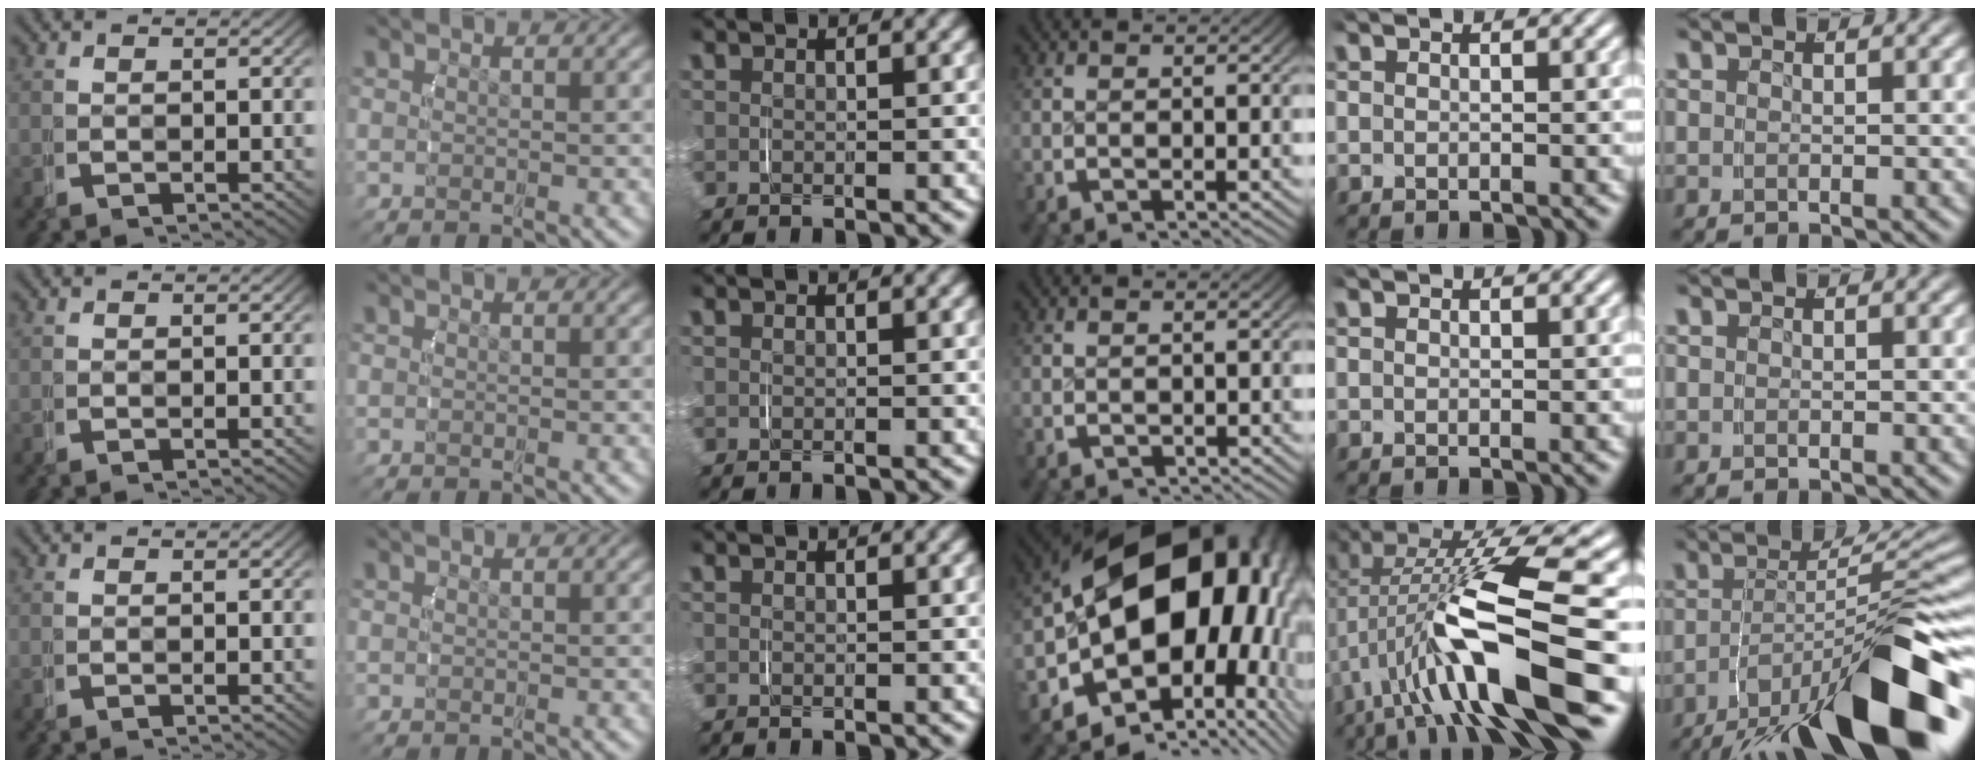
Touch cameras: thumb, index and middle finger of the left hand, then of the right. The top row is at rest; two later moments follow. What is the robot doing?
{"motion": "grasp_and_lifting", "object": "router"}